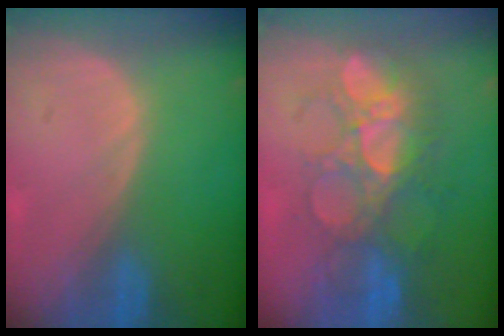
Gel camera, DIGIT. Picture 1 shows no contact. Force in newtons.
{"total": 9.0, "press": 8.8, "slide": 1.8}